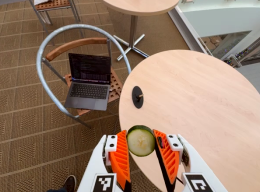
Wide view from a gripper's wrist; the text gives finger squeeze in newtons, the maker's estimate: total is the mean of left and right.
{"total": 8.2, "left": 7.7, "right": 8.8}